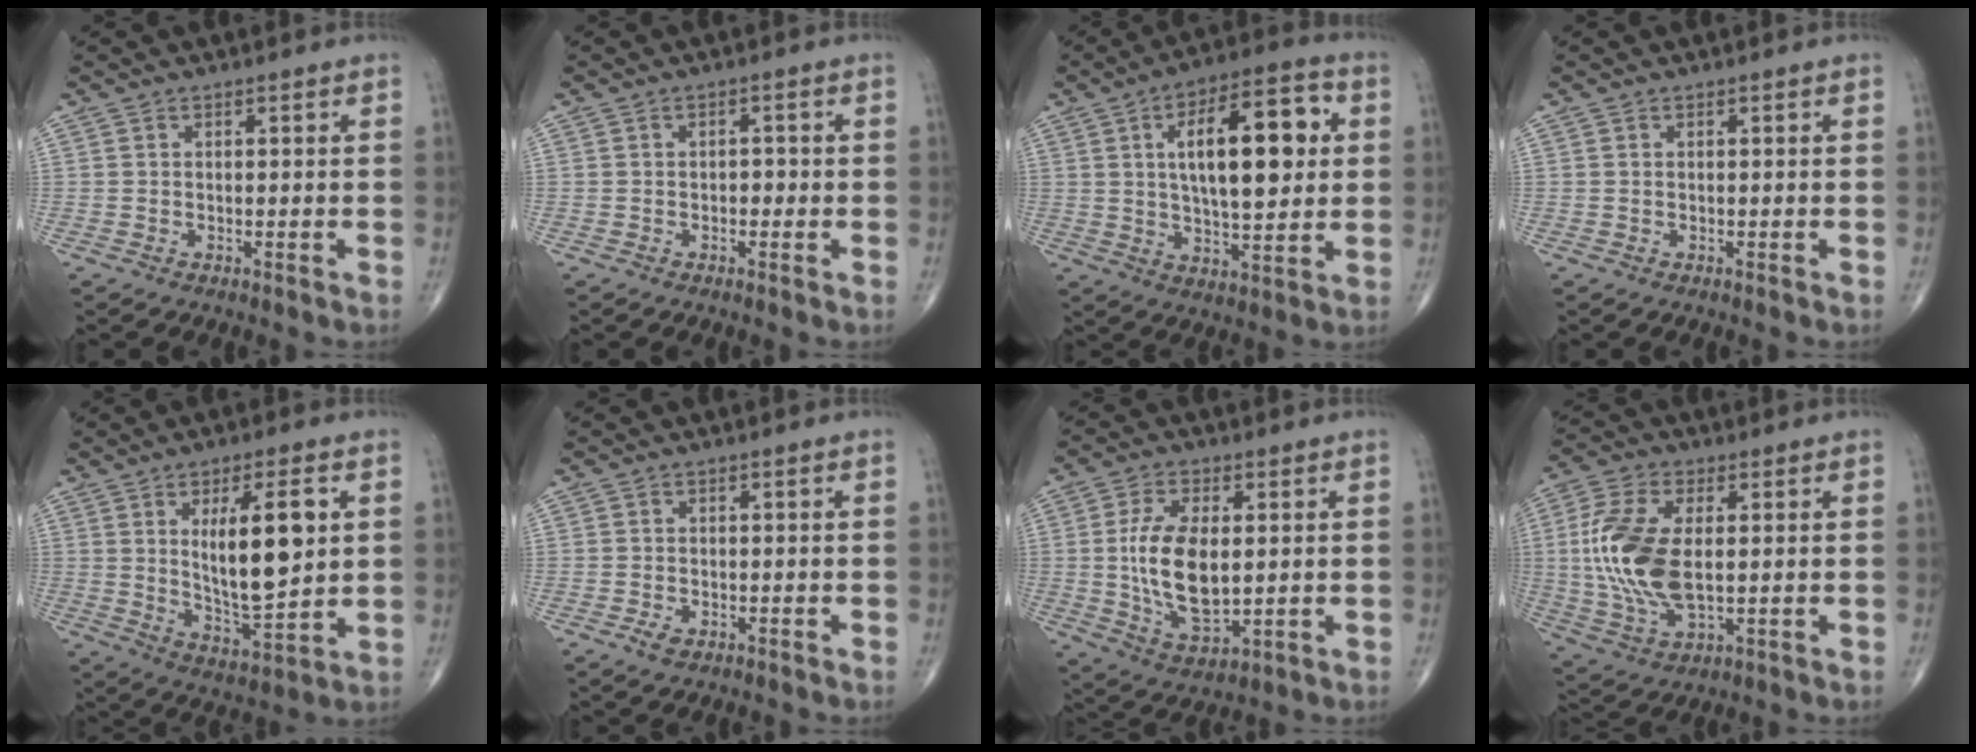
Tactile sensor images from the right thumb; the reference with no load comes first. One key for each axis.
{"total": 1.3, "fx": -0.3, "fy": 0.9, "fz": 0.9, "tx": -0.002, "ty": 0.003, "tz": -0.009}
{"total": 18.6, "fx": 3.7, "fy": 7.5, "fz": 16.6, "tx": -0.232, "ty": 0.007, "tz": 0.054}
{"total": 0.0}
{"total": 14.7, "fx": 3.1, "fy": 4.9, "fz": 13.5, "tx": -0.204, "ty": -0.024, "tz": 0.061}
{"total": 1.9, "fx": -1.0, "fy": 1.2, "fz": 1.1, "tx": -0.019, "ty": 0.002, "tz": -0.015}
{"total": 13.2, "fx": 0.5, "fy": 6.7, "fz": 11.4, "tx": -0.215, "ty": -0.015, "tz": 0.017}
{"total": 15.5, "fx": 0.8, "fy": 7.9, "fz": 13.3, "tx": -0.290, "ty": -0.007, "tz": 0.019}